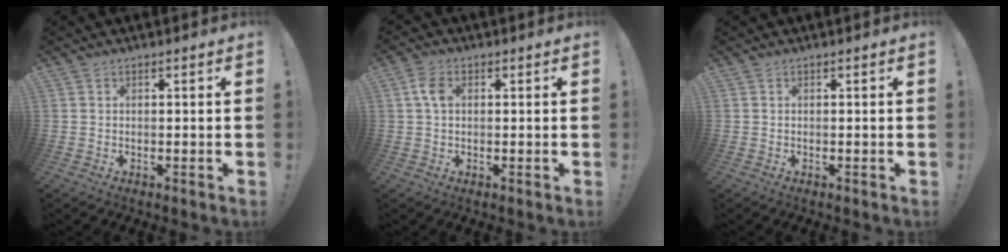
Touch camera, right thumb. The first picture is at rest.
{"total": 4.6, "force": [1.0, 2.9, 3.4], "torque": [-0.073, 0.008, 0.017]}
{"total": 0.0}